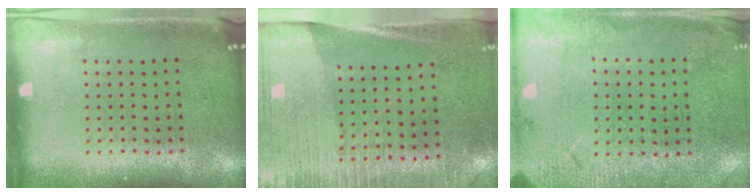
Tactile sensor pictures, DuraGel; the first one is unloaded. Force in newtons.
{"total": 2.8, "press": 2.5, "slide": 1.3}
{"total": 2.6, "press": 2.6, "slide": 0.2}